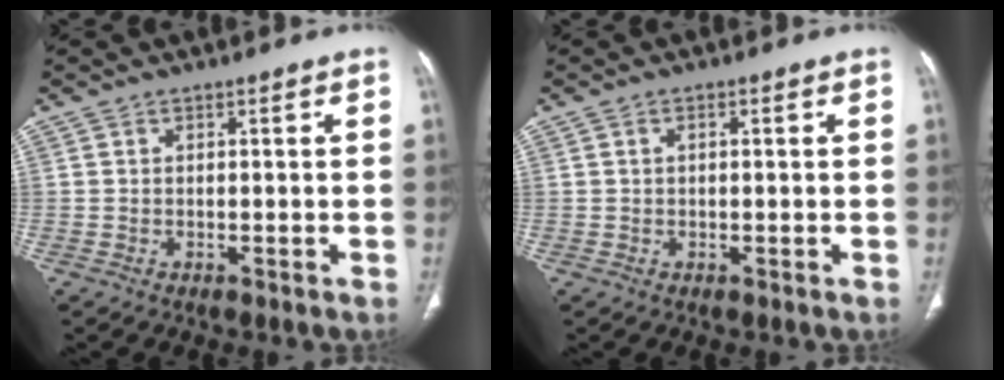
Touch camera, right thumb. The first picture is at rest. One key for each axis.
{"total": 0.9, "fx": 0.2, "fy": 0.5, "fz": 0.7, "tx": -0.014, "ty": 0.005, "tz": 0.004}